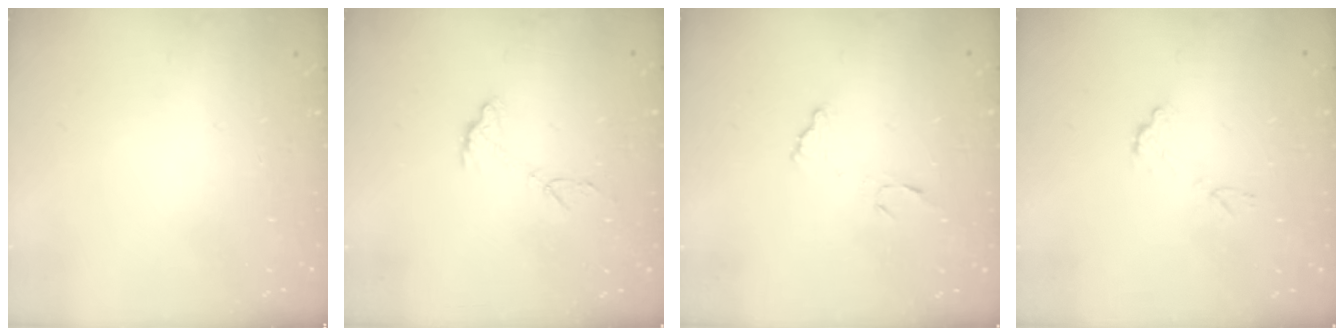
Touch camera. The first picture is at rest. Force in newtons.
{"total": 8.5, "press": 8.5, "slide": 0.6}
{"total": 8.3, "press": 8.3, "slide": 0.6}
{"total": 6.8, "press": 6.8, "slide": 0.4}